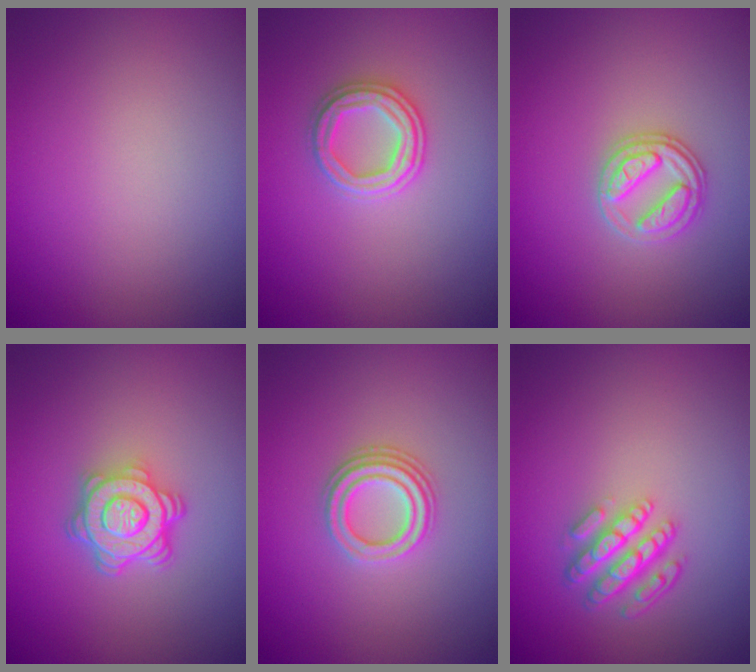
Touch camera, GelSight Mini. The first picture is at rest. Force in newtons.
{"total": 2.8, "press": 2.7, "slide": 0.8}
{"total": 2.7, "press": 2.6, "slide": 0.5}
{"total": 4.6, "press": 3.3, "slide": 3.2}
{"total": 3.0, "press": 2.5, "slide": 1.7}
{"total": 4.4, "press": 3.2, "slide": 3.0}